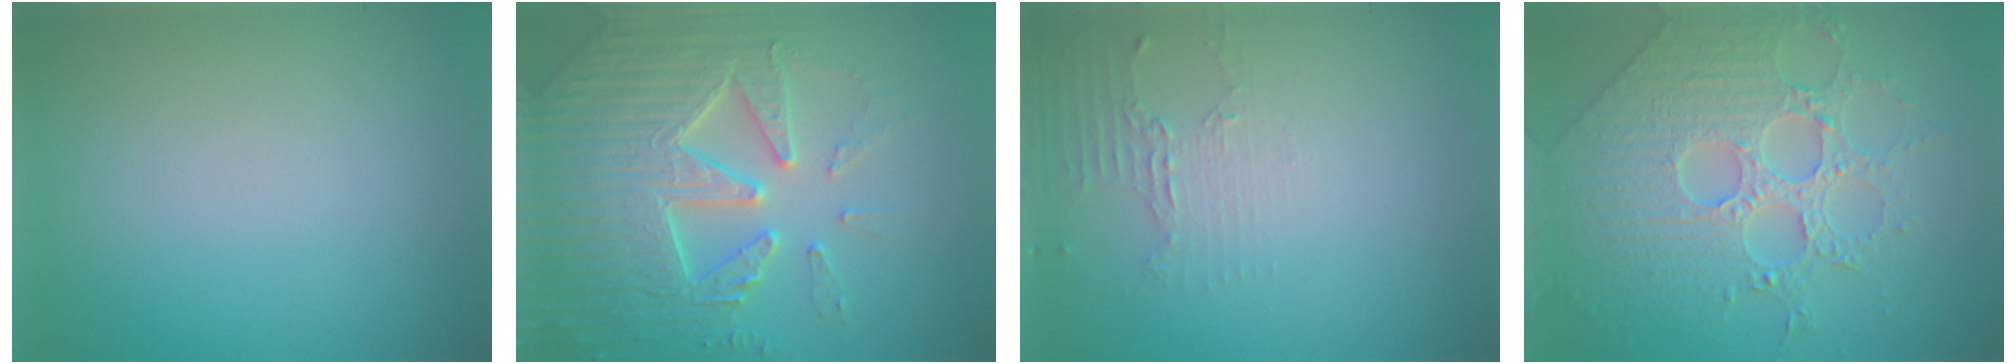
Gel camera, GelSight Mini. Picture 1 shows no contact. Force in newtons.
{"total": 7.7, "press": 7.5, "slide": 1.6}
{"total": 1.9, "press": 1.4, "slide": 1.3}
{"total": 5.2, "press": 5.1, "slide": 1.2}